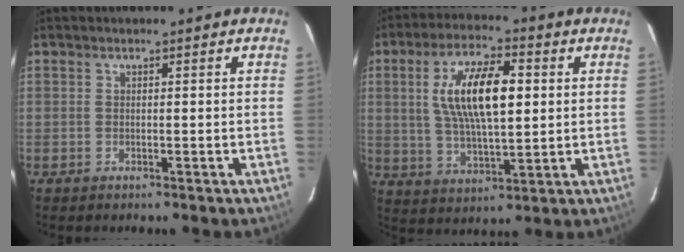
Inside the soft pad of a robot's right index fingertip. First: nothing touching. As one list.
[{"total": 13.9, "force": [2.7, 5.2, 12.6], "torque": [-0.236, 0.010, 0.053]}]